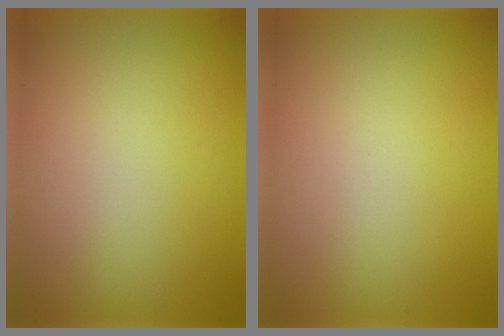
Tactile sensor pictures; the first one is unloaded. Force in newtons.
{"total": 0.0}